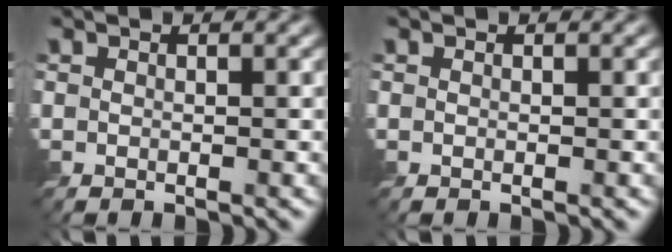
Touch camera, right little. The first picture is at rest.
{"total": 0.0}